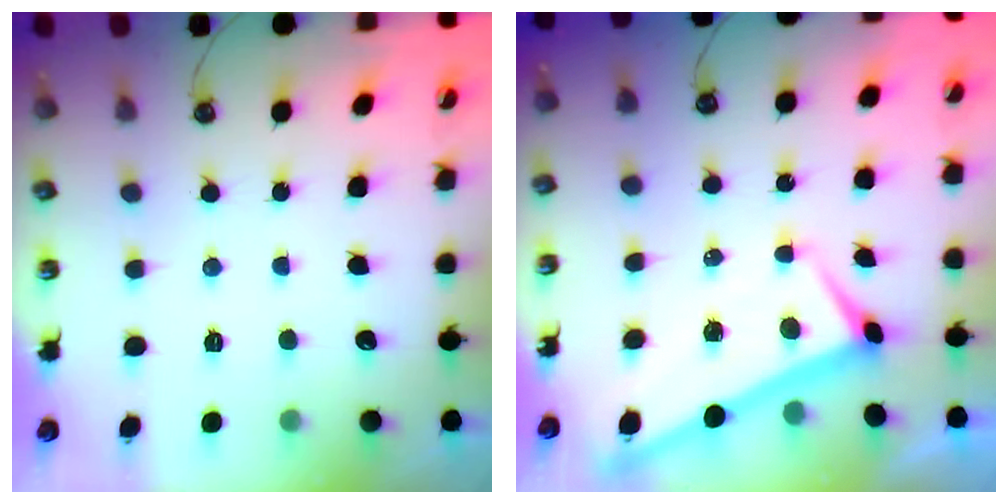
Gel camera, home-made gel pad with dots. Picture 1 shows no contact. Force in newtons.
{"total": 2.6, "press": 2.5, "slide": 0.4}